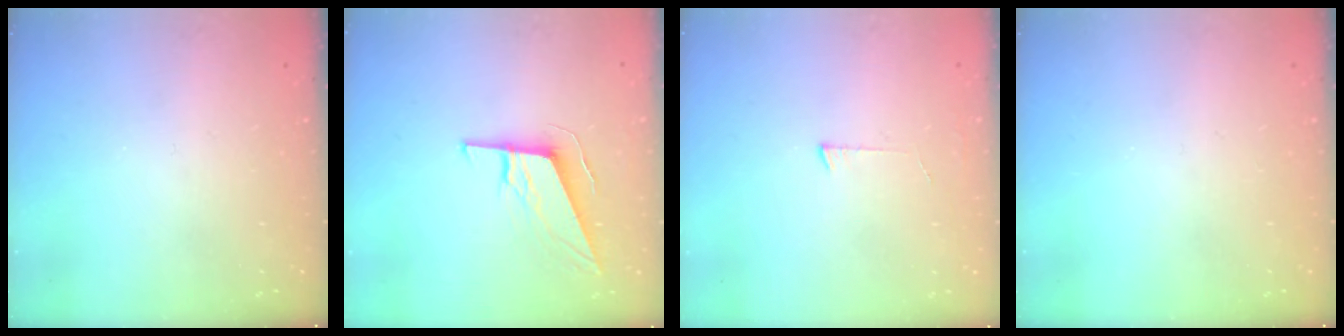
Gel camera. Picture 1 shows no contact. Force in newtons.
{"total": 11.2, "press": 11.0, "slide": 2.4}
{"total": 3.0, "press": 3.0, "slide": 0.3}
{"total": 0.0}